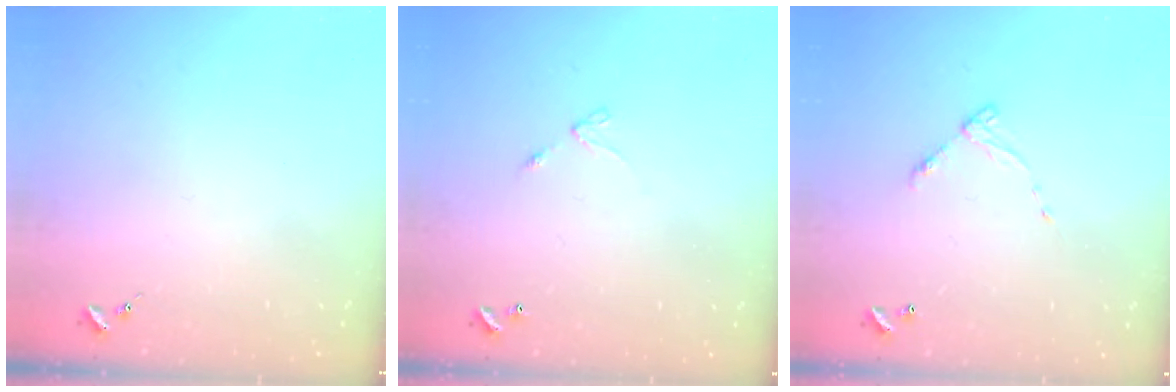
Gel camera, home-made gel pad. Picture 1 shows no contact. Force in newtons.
{"total": 4.2, "press": 4.2, "slide": 0.4}
{"total": 5.9, "press": 5.9, "slide": 0.4}